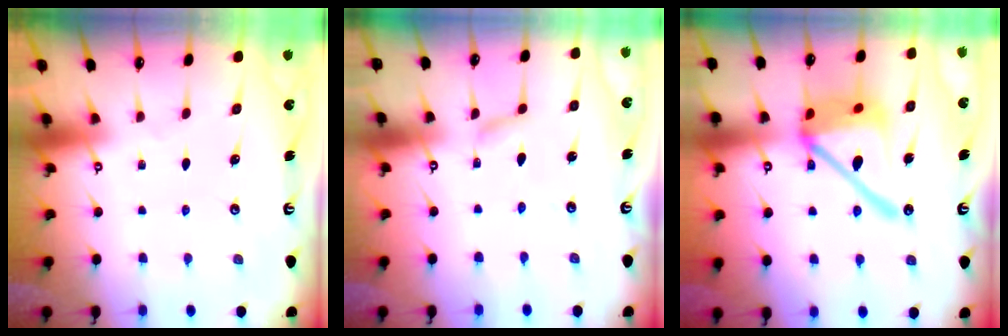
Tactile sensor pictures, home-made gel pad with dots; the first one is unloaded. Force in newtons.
{"total": 3.0, "press": 3.0, "slide": 0.4}
{"total": 17.7, "press": 17.6, "slide": 2.2}